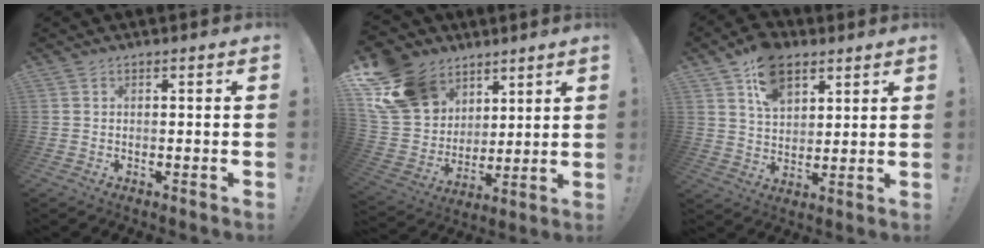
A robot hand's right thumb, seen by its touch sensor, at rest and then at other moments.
{"total": 18.3, "force": [9.8, 13.7, 7.1], "torque": [-0.136, -0.054, 0.208]}
{"total": 12.2, "force": [7.0, 7.7, 6.3], "torque": [-0.102, -0.028, 0.132]}